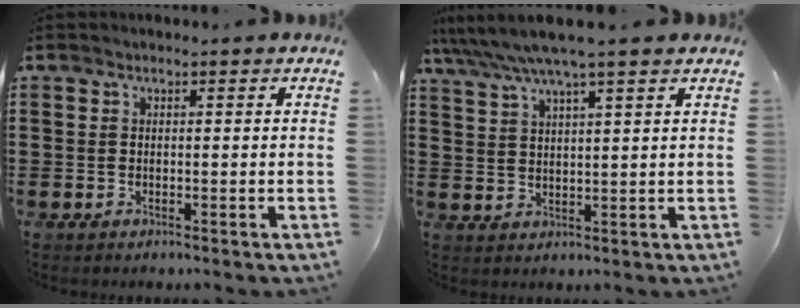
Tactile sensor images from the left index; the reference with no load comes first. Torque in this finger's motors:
{"motor_torque": [2.14, 0.00, 0.34, 0.21]}